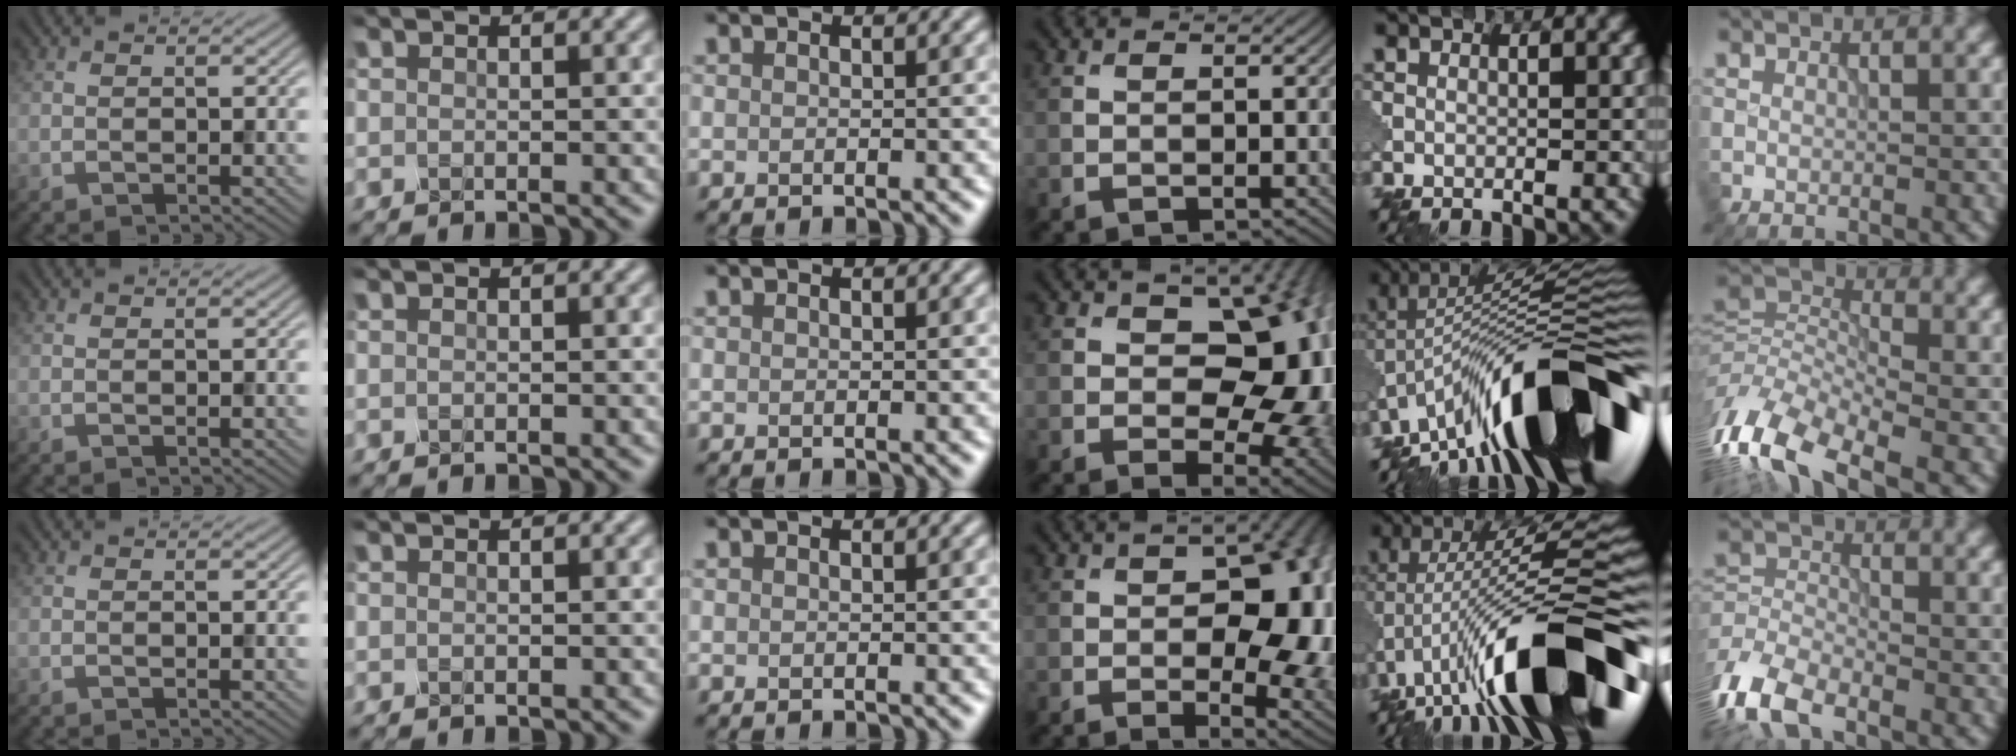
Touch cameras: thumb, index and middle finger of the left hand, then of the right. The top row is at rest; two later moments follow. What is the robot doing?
{"motion": "shake", "object": "salt shaker"}